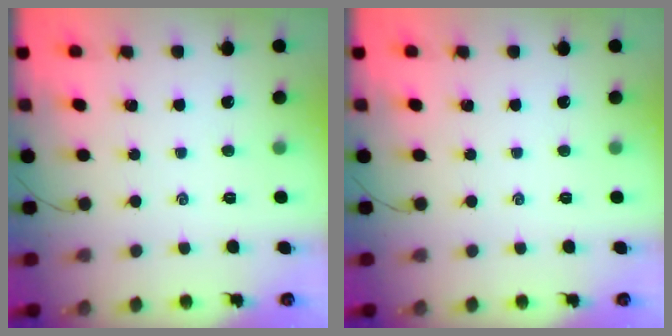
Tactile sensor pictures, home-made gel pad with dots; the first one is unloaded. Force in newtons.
{"total": 0.0}